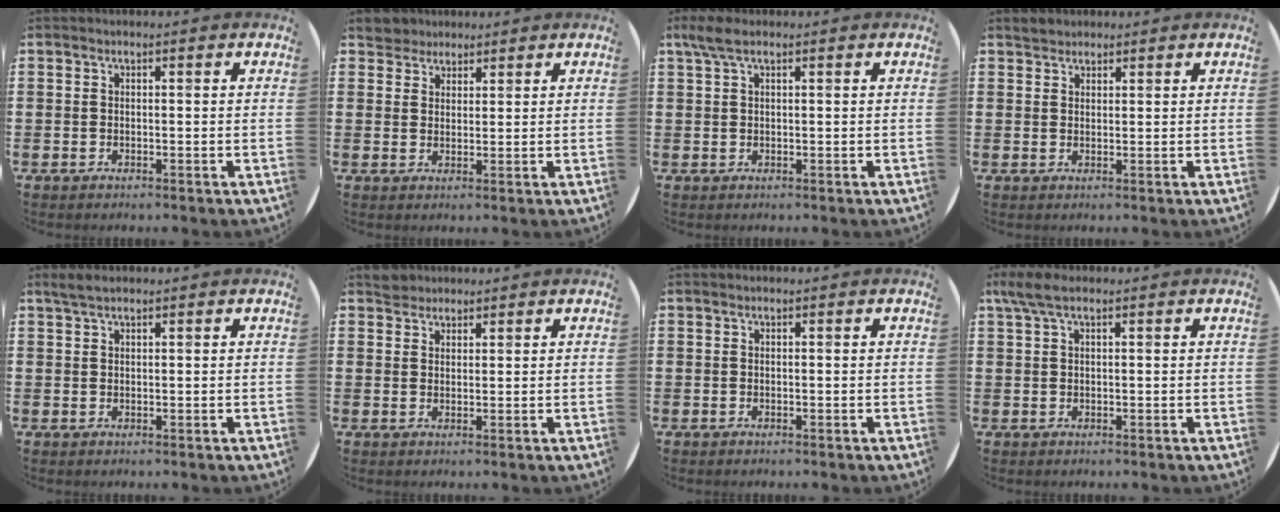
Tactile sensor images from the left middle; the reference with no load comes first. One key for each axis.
{"total": 3.3, "fx": 3.0, "fy": 1.4, "fz": -0.2, "tx": 0.001, "ty": -0.002, "tz": 0.057}
{"total": 2.3, "fx": 1.5, "fy": 0.7, "fz": 1.7, "tx": -0.036, "ty": 0.004, "tz": 0.026}
{"total": 1.3, "fx": 1.1, "fy": 0.2, "fz": 0.6, "tx": -0.013, "ty": 0.003, "tz": 0.020}
{"total": 1.6, "fx": 1.3, "fy": 0.4, "fz": 0.8, "tx": -0.017, "ty": 0.004, "tz": 0.024}
{"total": 2.2, "fx": 2.0, "fy": 0.8, "fz": -0.2, "tx": 0.007, "ty": 0.002, "tz": 0.040}
{"total": 0.0}
{"total": 2.8, "fx": 1.7, "fy": 0.8, "fz": 2.0, "tx": -0.043, "ty": 0.005, "tz": 0.031}